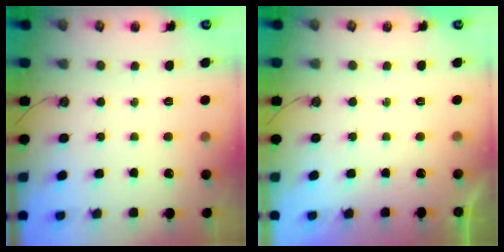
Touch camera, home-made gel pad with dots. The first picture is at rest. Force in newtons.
{"total": 0.0}